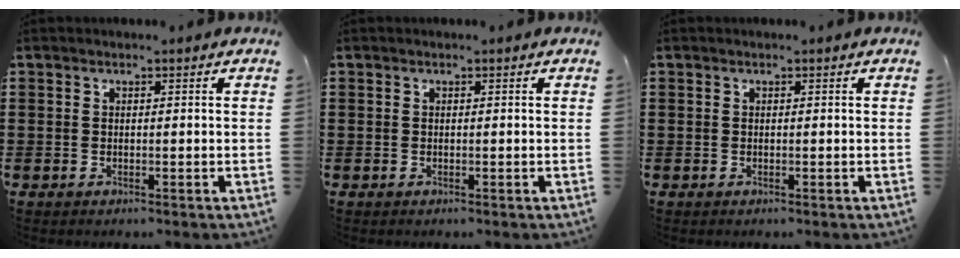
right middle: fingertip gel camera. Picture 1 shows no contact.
{"total": 0.0}
{"total": 0.0}